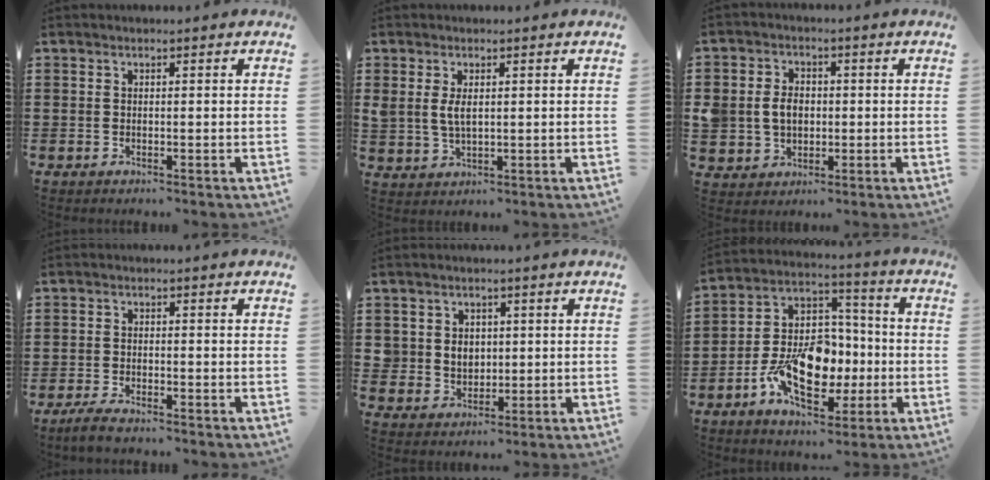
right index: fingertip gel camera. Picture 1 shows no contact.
{"total": 3.3, "force": [0.9, 1.6, 2.8], "torque": [-0.066, 0.003, 0.012]}
{"total": 5.1, "force": [-0.2, 4.3, 2.8], "torque": [-0.078, 0.008, -0.010]}
{"total": 2.4, "force": [-2.2, 0.3, 0.9], "torque": [-0.024, 0.003, -0.045]}
{"total": 3.8, "force": [1.0, 3.6, 0.9], "torque": [-0.034, 0.014, 0.016]}
{"total": 13.6, "force": [-4.0, 8.8, 9.5], "torque": [-0.194, 0.007, -0.069]}